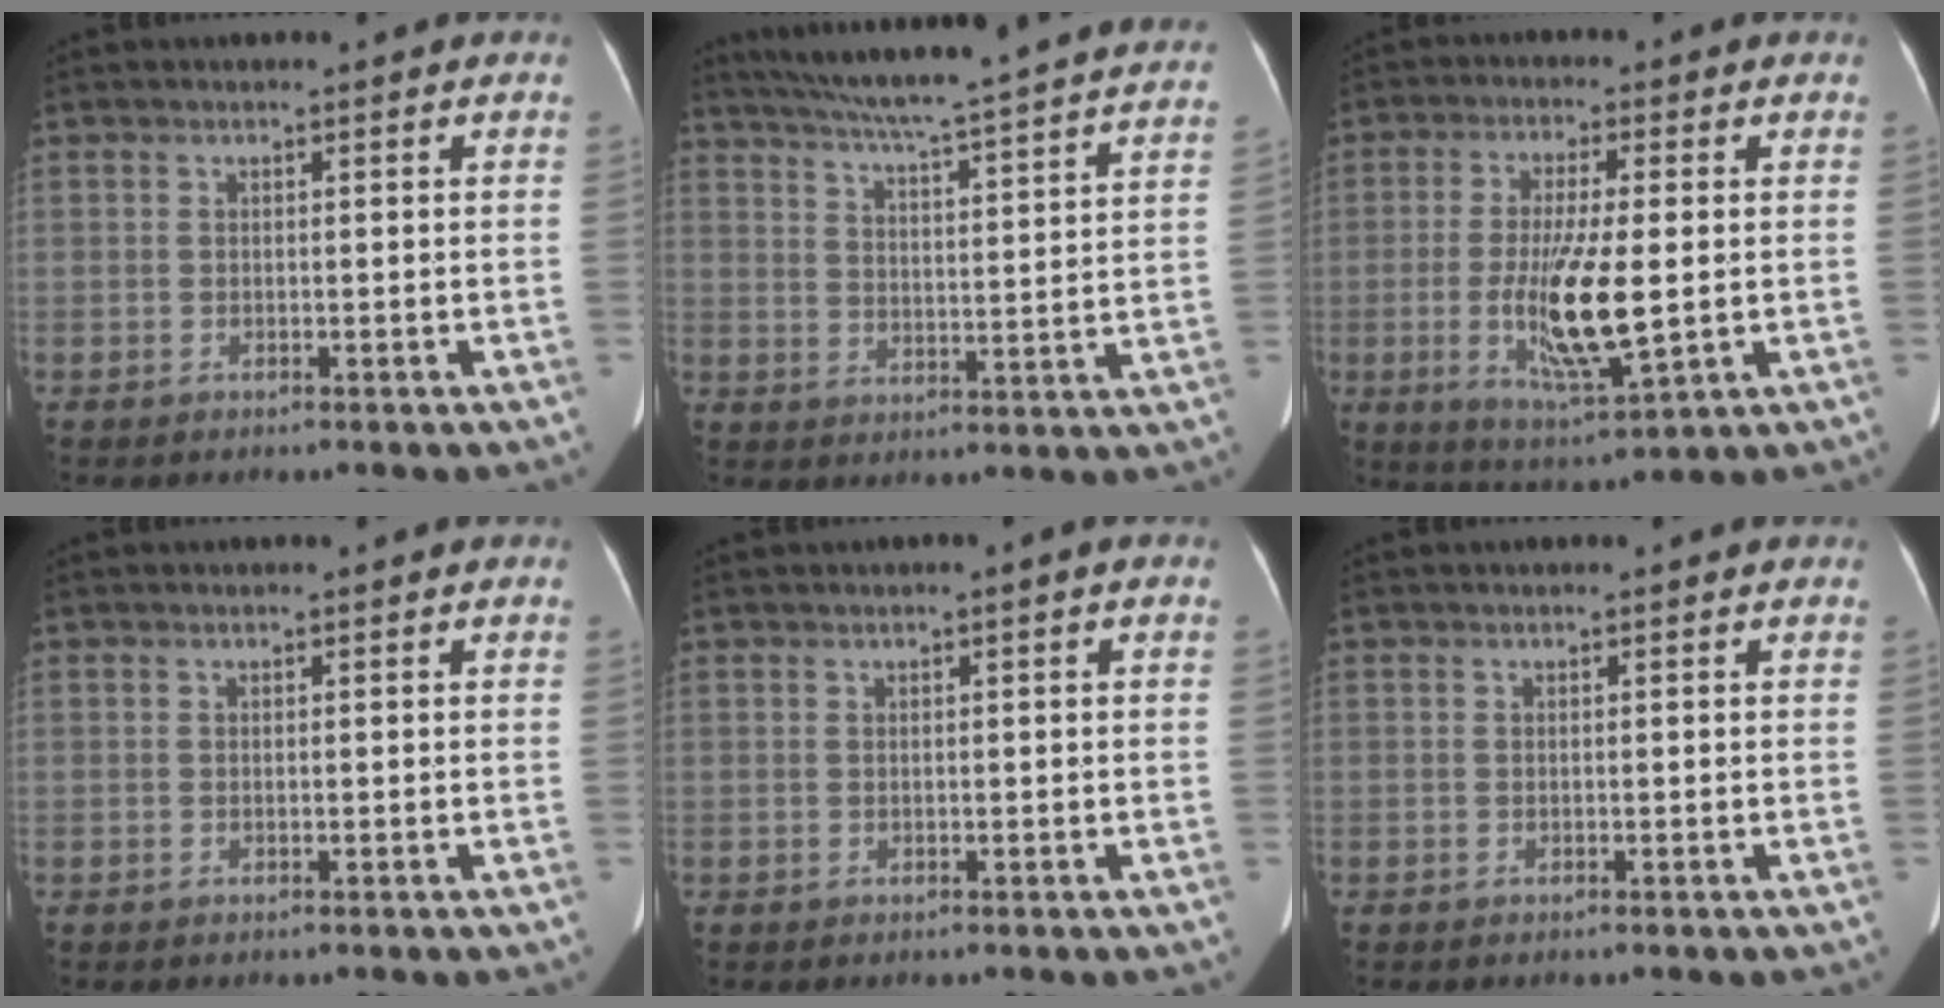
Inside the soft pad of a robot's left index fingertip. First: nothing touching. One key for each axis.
{"total": 28.4, "fx": 25.7, "fy": 0.3, "fz": 12.1, "tx": -0.201, "ty": -0.035, "tz": 0.329}
{"total": 11.4, "fx": -1.2, "fy": 2.2, "fz": 11.2, "tx": -0.219, "ty": -0.023, "tz": -0.015}
{"total": 0.0}
{"total": 0.8, "fx": 0.2, "fy": 0.0, "fz": 0.8, "tx": -0.014, "ty": 0.000, "tz": 0.004}
{"total": 0.0}